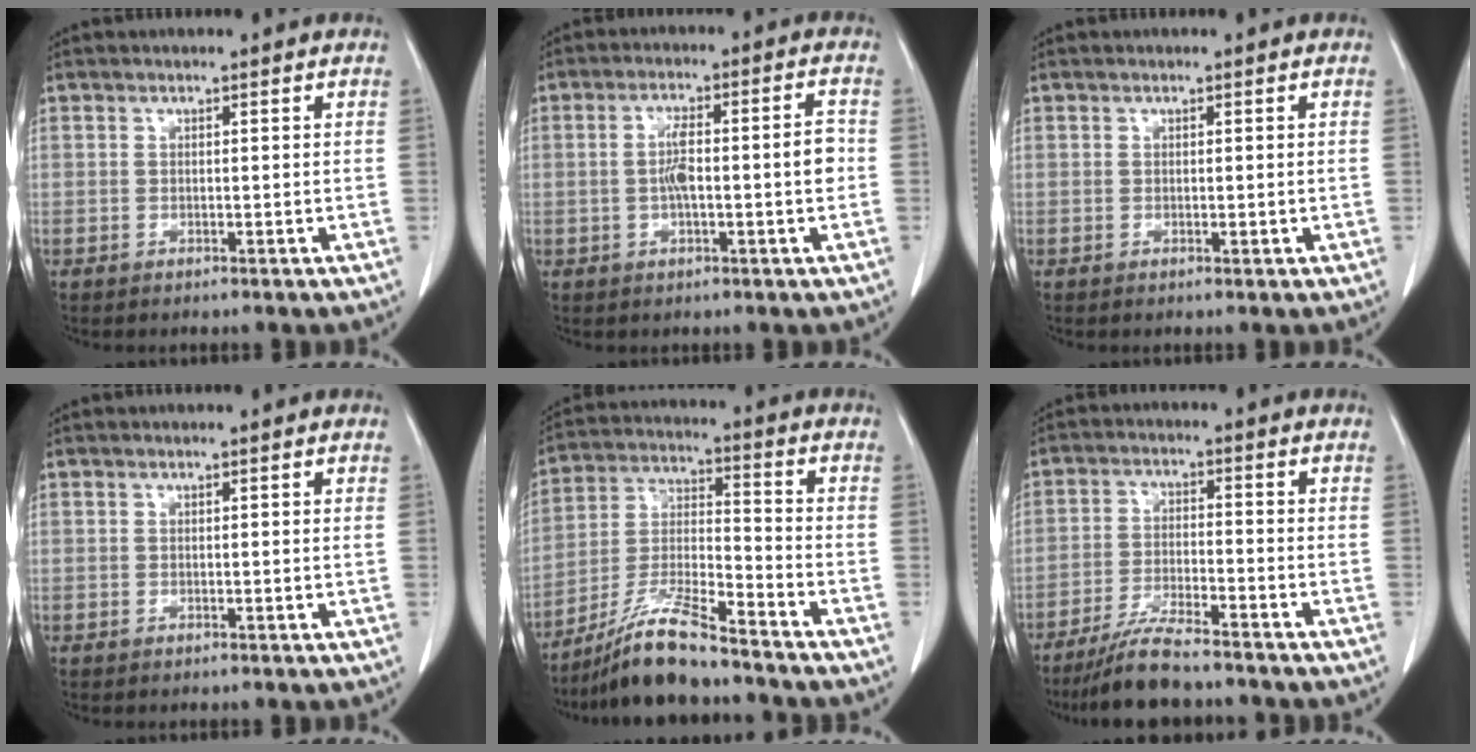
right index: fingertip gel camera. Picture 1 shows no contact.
{"total": 7.9, "force": [-0.7, 1.2, 7.8], "torque": [-0.138, 0.022, -0.010]}
{"total": 0.6, "force": [0.0, 0.3, 0.5], "torque": [-0.010, -0.002, 0.004]}
{"total": 0.0}
{"total": 12.1, "force": [-9.9, 0.9, 6.9], "torque": [-0.142, -0.018, -0.184]}
{"total": 8.0, "force": [-7.0, 0.4, 3.9], "torque": [-0.074, -0.026, -0.123]}